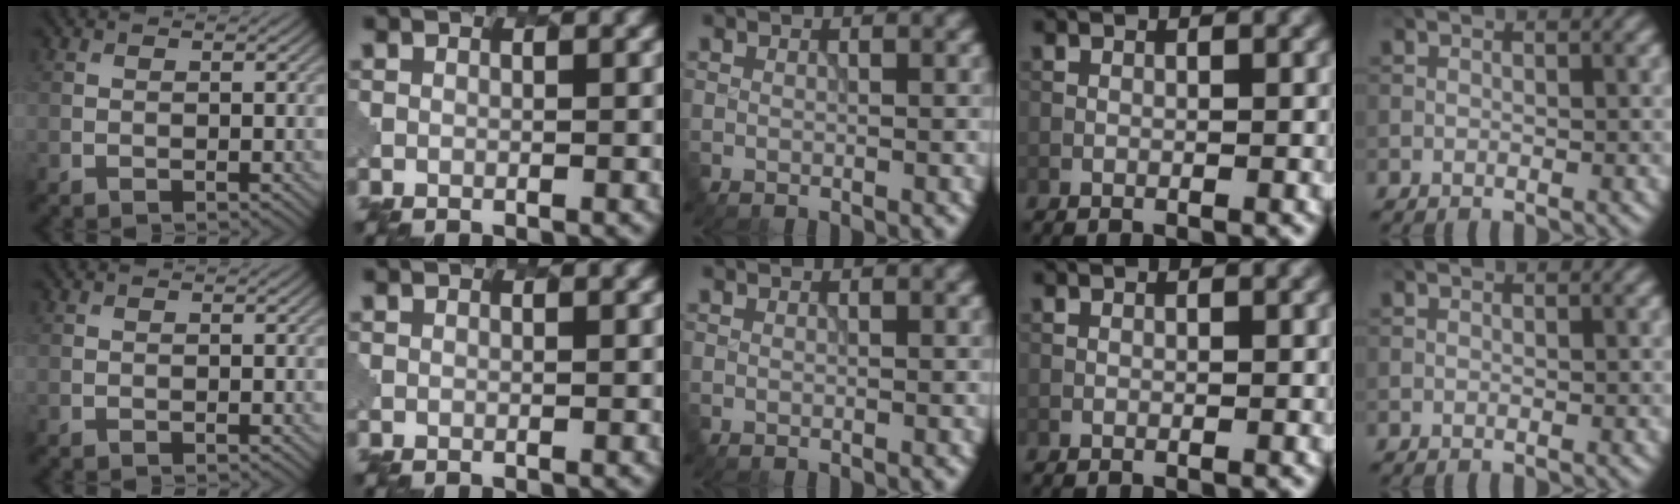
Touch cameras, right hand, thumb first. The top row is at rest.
{}